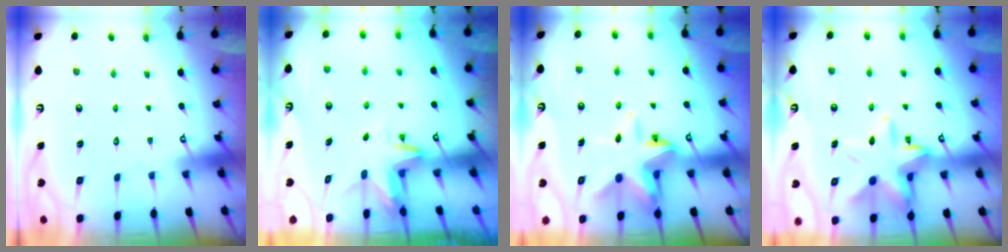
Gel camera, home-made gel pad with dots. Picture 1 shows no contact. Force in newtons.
{"total": 3.2, "press": 3.2, "slide": 0.3}
{"total": 11.1, "press": 10.9, "slide": 1.9}
{"total": 16.5, "press": 16.4, "slide": 2.1}